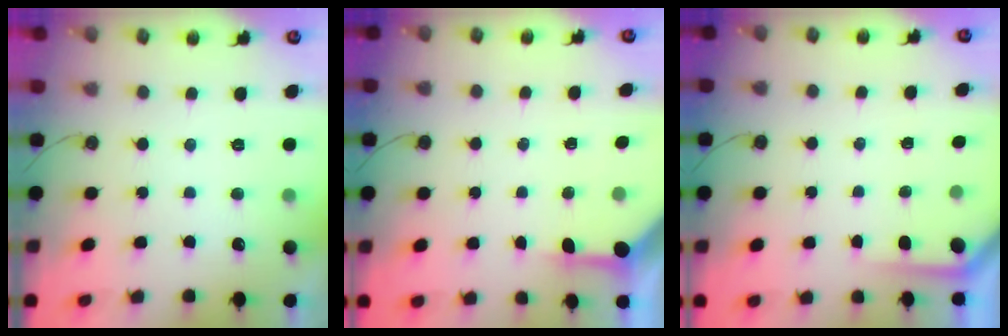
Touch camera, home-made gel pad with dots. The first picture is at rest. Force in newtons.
{"total": 3.8, "press": 3.8, "slide": 0.4}
{"total": 2.4, "press": 2.4, "slide": 0.2}